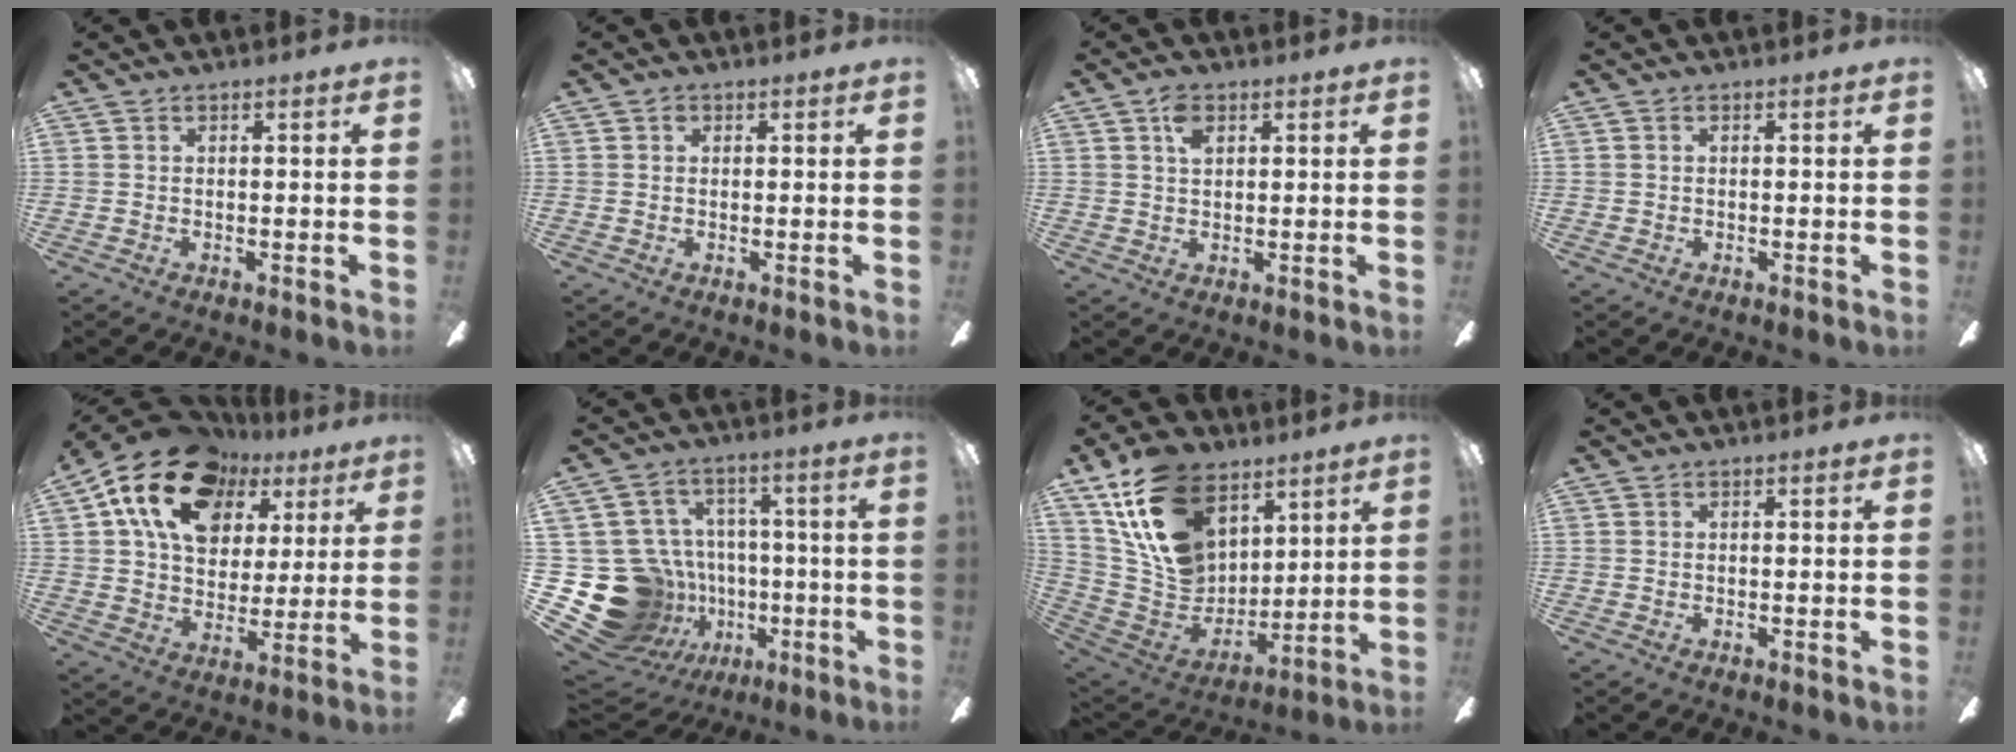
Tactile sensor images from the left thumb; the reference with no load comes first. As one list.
[{"total": 1.0, "force": [0.2, 0.8, 0.5], "torque": [-0.011, 0.004, 0.004]}, {"total": 3.9, "force": [1.9, 2.1, 2.6], "torque": [-0.051, 0.002, 0.031]}, {"total": 0.0}, {"total": 20.0, "force": [10.7, 13.2, 10.5], "torque": [-0.186, -0.039, 0.196]}, {"total": 21.1, "force": [-4.9, 18.7, 8.5], "torque": [-0.172, 0.020, -0.029]}, {"total": 20.6, "force": [11.3, 13.7, 10.4], "torque": [-0.204, -0.051, 0.213]}, {"total": 0.0}]